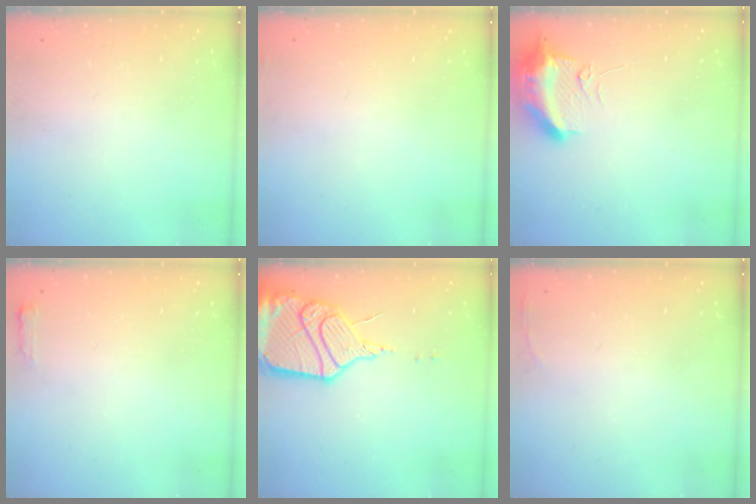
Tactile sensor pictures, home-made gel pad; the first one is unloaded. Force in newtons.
{"total": 2.3, "press": 2.2, "slide": 0.8}
{"total": 12.3, "press": 10.8, "slide": 5.9}
{"total": 2.7, "press": 2.6, "slide": 0.5}
{"total": 19.2, "press": 18.4, "slide": 5.2}
{"total": 2.8, "press": 2.6, "slide": 0.9}